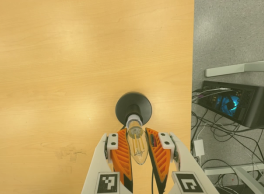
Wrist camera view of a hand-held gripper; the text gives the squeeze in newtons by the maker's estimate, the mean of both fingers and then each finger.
{"total": 21.3, "left": 23.6, "right": 19.0}